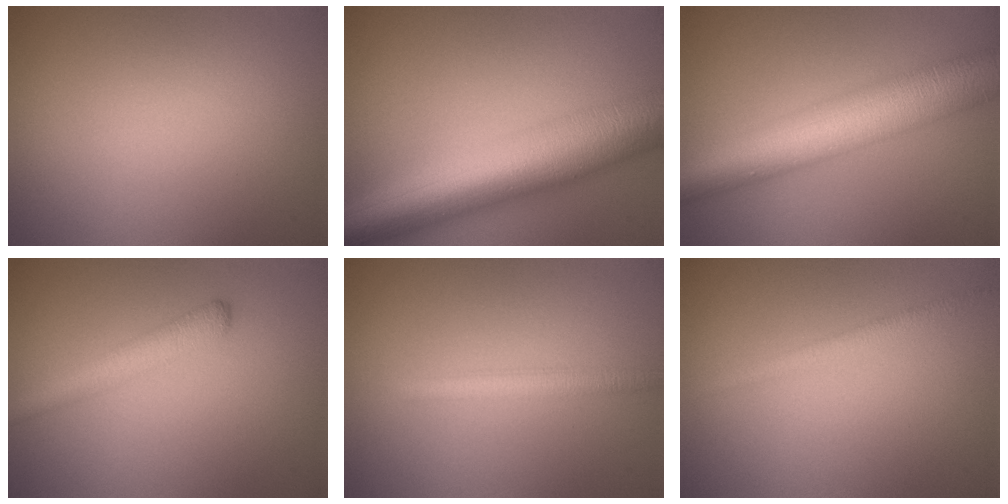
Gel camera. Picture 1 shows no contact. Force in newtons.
{"total": 11.7, "press": 11.7, "slide": 0.2}
{"total": 10.2, "press": 10.2, "slide": 0.3}
{"total": 2.7, "press": 2.7, "slide": 0.0}
{"total": 2.1, "press": 2.1, "slide": 0.2}
{"total": 1.3, "press": 1.3, "slide": 0.0}